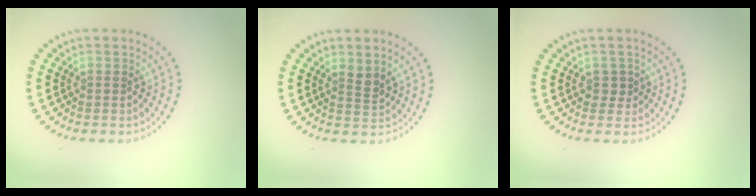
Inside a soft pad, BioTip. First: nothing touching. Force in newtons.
{"total": 1.2, "press": 0.9, "slide": 0.8}
{"total": 1.0, "press": 0.9, "slide": 0.4}